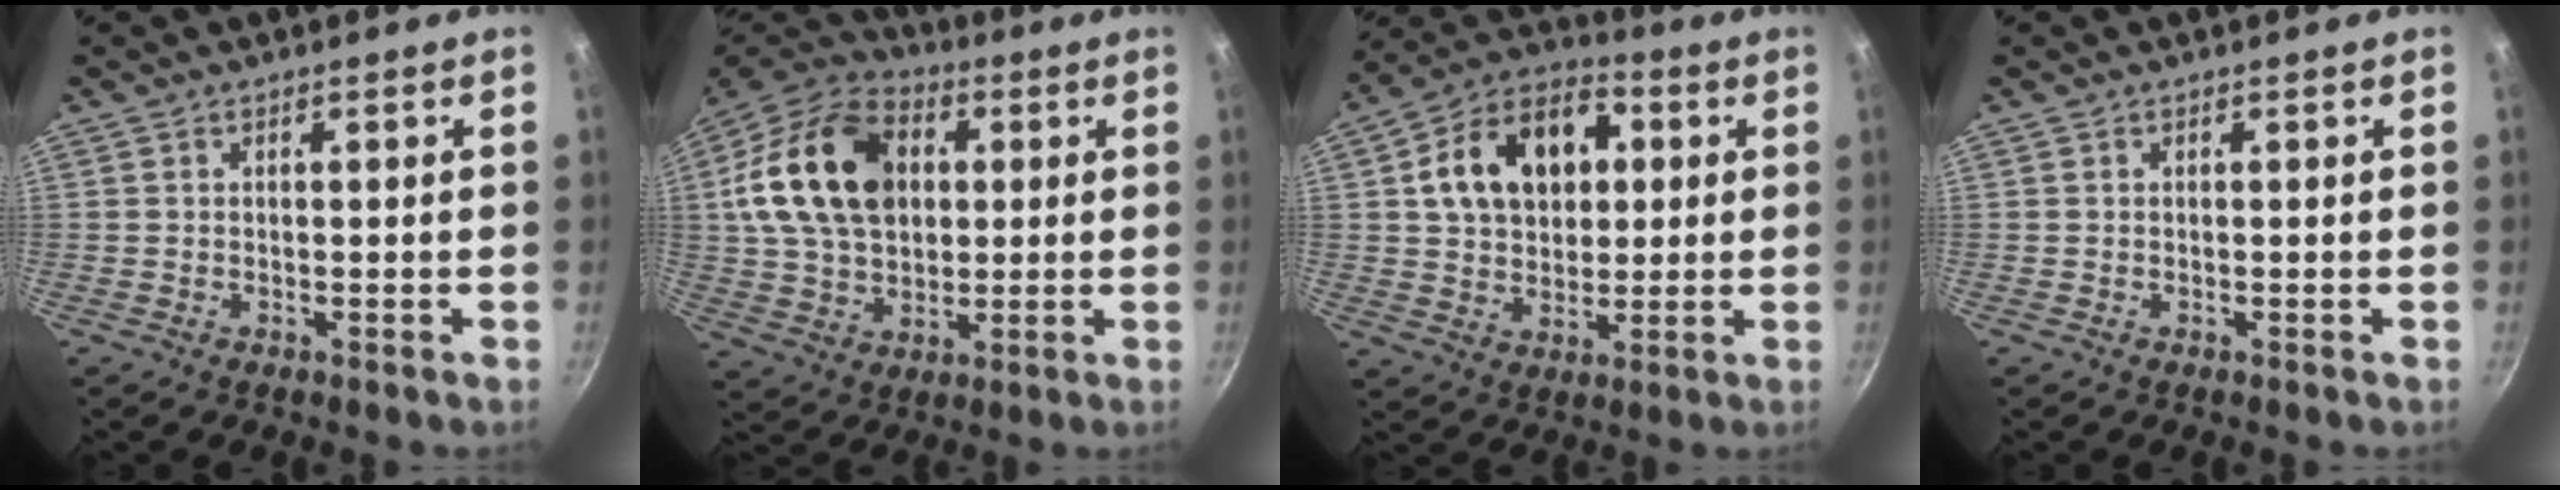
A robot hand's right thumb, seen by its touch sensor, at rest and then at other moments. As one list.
[{"total": 21.3, "force": [4.2, 15.0, 14.6], "torque": [-0.239, 0.013, 0.066]}, {"total": 16.7, "force": [3.8, 11.9, 11.0], "torque": [-0.151, 0.020, 0.053]}, {"total": 0.0}]